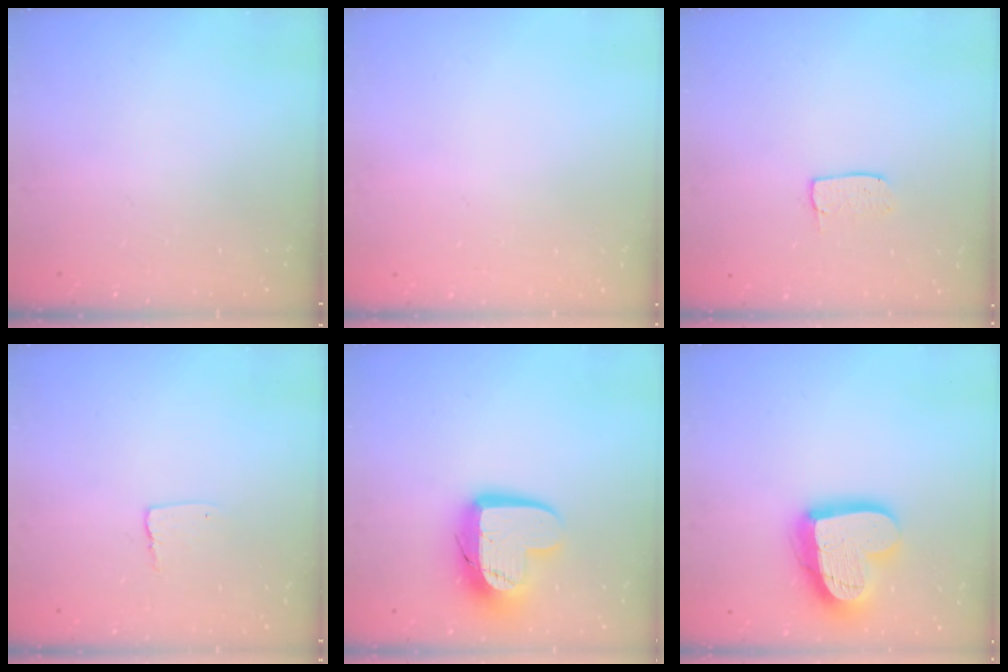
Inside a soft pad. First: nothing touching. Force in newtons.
{"total": 0.8, "press": 0.4, "slide": 0.7}
{"total": 4.4, "press": 4.4, "slide": 0.3}
{"total": 3.6, "press": 3.6, "slide": 0.3}
{"total": 15.1, "press": 15.0, "slide": 1.2}
{"total": 21.4, "press": 21.3, "slide": 2.1}